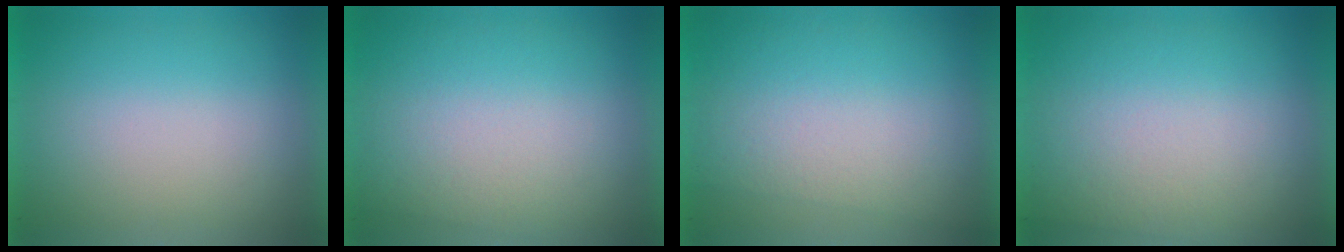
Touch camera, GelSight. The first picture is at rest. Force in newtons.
{"total": 2.6}
{"total": 2.8}
{"total": 2.9}